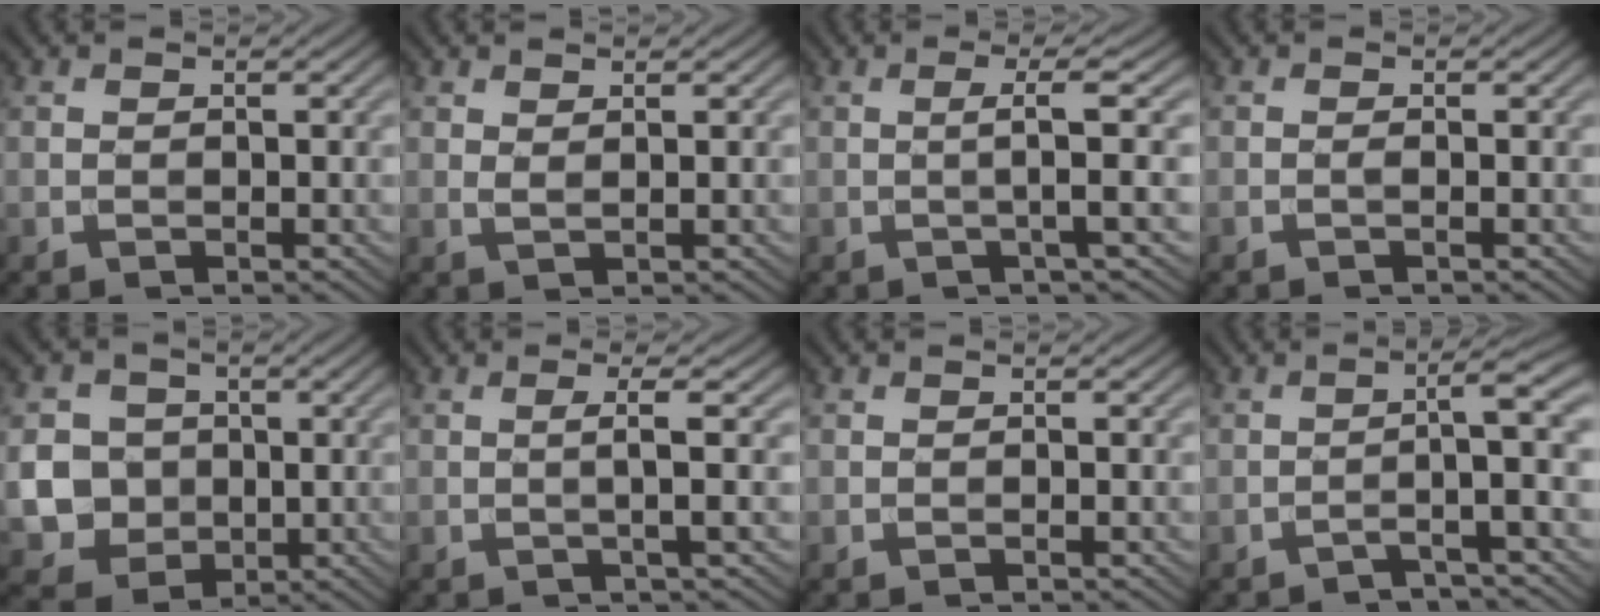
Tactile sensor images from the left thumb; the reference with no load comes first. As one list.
[{"total": 1.2, "force": [0.8, 0.2, 0.9], "torque": [-0.024, 0.001, 0.016]}, {"total": 4.1, "force": [0.1, 0.0, 4.1], "torque": [-0.070, 0.013, -0.008]}, {"total": 0.6, "force": [-0.2, 0.0, 0.5], "torque": [-0.011, 0.001, -0.006]}, {"total": 8.4, "force": [0.1, 7.7, 3.2], "torque": [-0.100, -0.012, -0.016]}, {"total": 2.5, "force": [0.2, 0.0, 2.5], "torque": [-0.048, 0.005, -0.004]}, {"total": 0.0}, {"total": 4.7, "force": [-1.5, 0.1, 4.4], "torque": [-0.060, 0.019, -0.050]}]